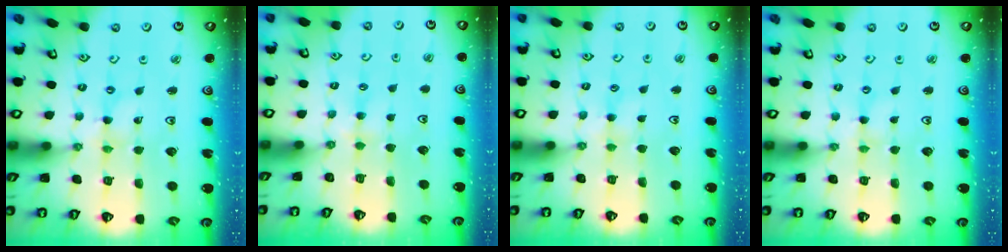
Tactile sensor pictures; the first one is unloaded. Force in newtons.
{"total": 3.2, "press": 3.1, "slide": 0.6}
{"total": 2.8, "press": 2.8, "slide": 0.4}
{"total": 1.3, "press": 1.3, "slide": 0.3}